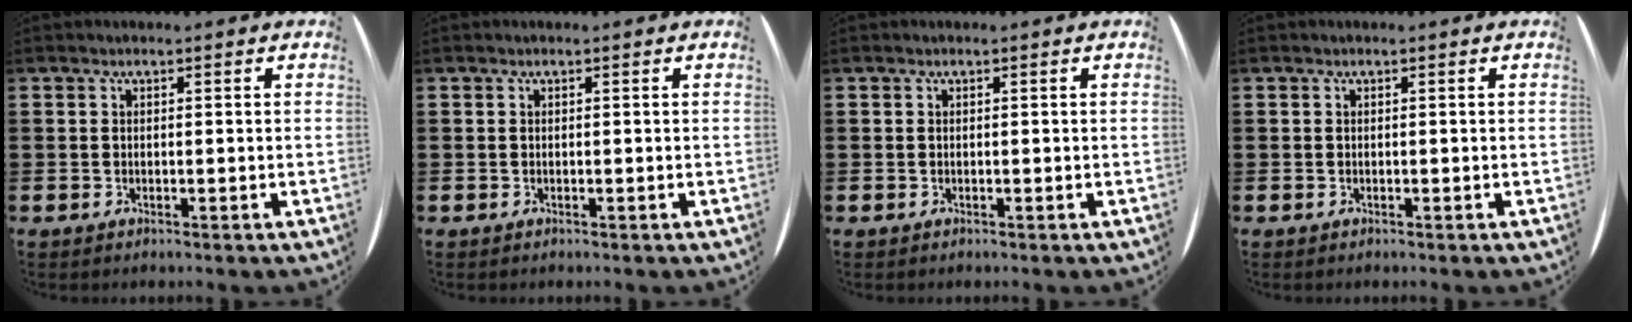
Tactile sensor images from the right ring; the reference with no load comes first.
{"total": 0.0}
{"total": 0.0}
{"total": 0.0}